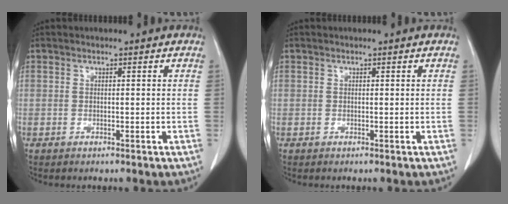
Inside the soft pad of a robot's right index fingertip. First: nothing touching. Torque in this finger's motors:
{"motor_torque": [-0.05, 0.02, -0.04, 0.01]}